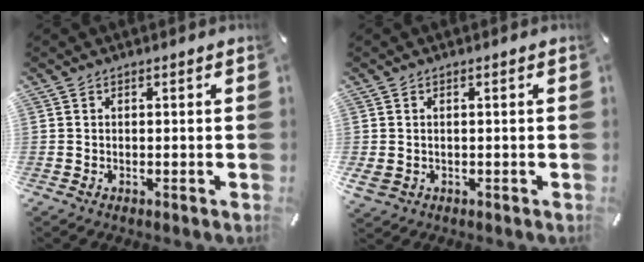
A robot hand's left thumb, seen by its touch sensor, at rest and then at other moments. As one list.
[{"total": 1.8, "force": [0.0, 1.4, 1.2], "torque": [-0.031, 0.001, -0.002]}]